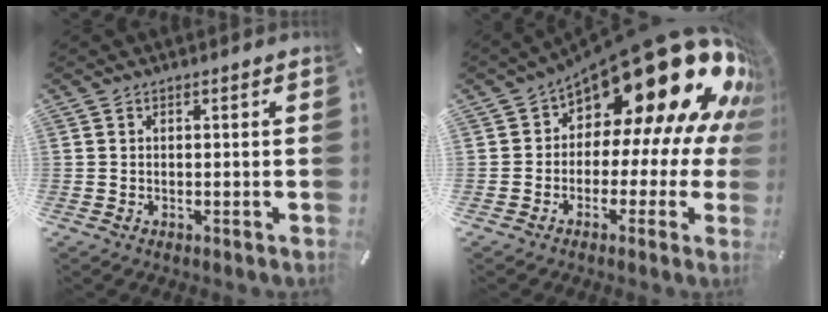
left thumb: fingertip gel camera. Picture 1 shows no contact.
{"total": 24.6, "force": [12.9, 10.9, 18.0], "torque": [-0.274, -0.108, 0.230]}